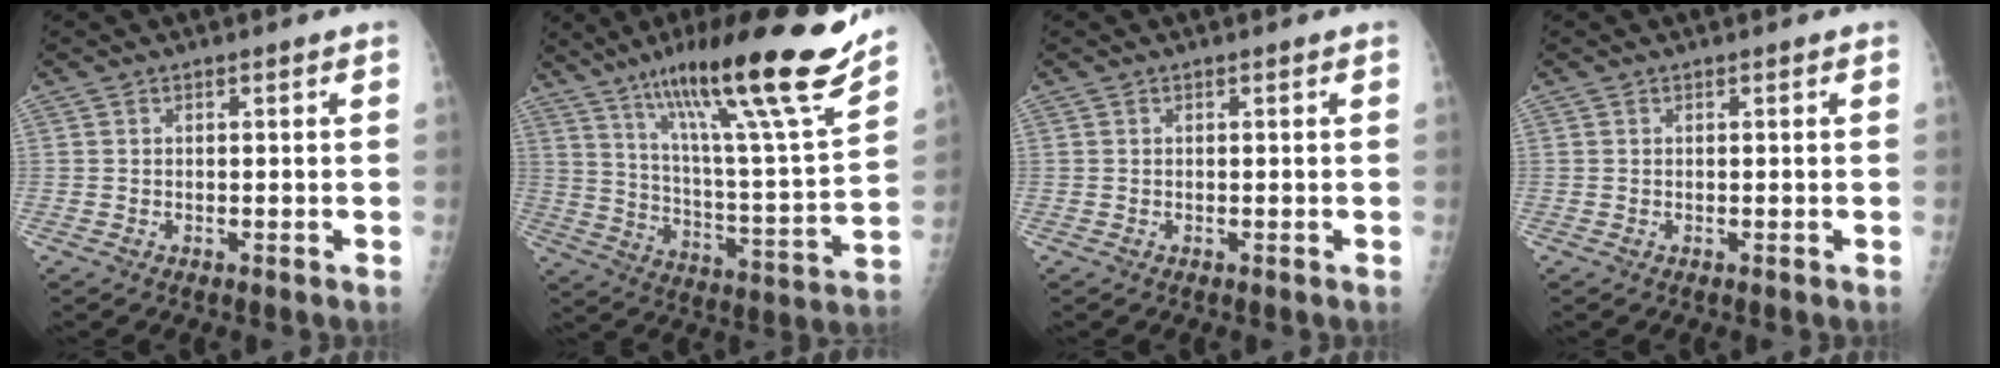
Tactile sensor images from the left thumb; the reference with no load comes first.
{"total": 26.0, "force": [18.2, 2.1, 18.4], "torque": [-0.273, -0.073, 0.293]}
{"total": 0.0}
{"total": 0.0}